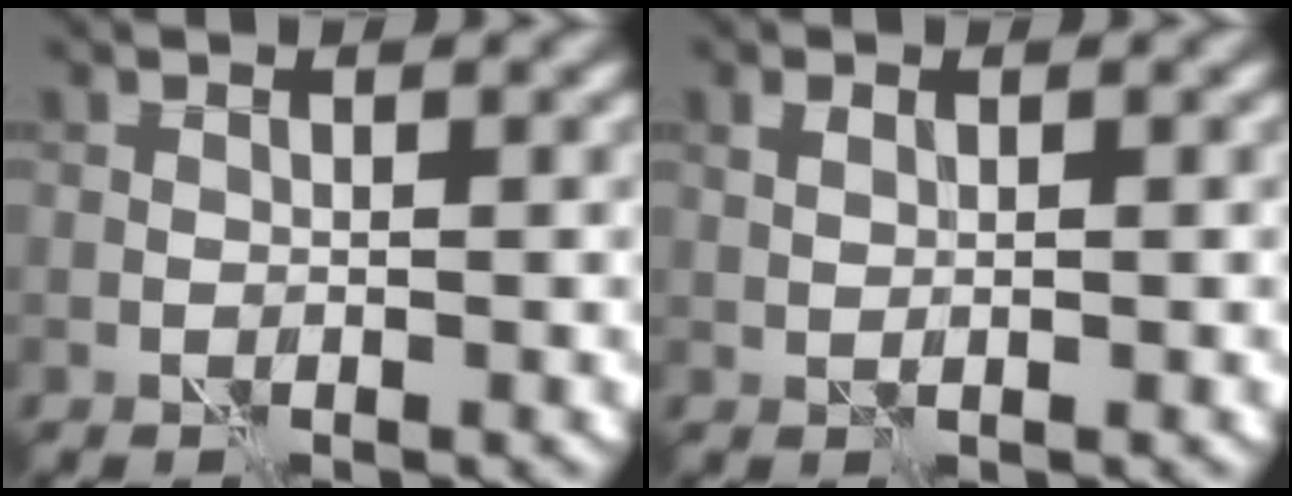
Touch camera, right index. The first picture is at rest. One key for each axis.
{"total": 0.8, "fx": 0.5, "fy": 0.4, "fz": 0.5, "tx": -0.015, "ty": 0.004, "tz": 0.011}